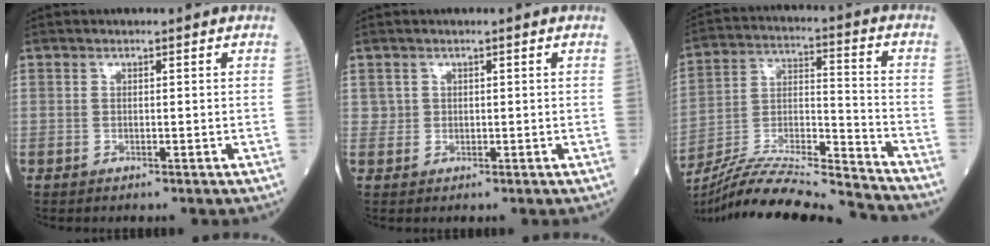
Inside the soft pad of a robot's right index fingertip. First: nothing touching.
{"total": 1.1, "force": [0.5, 0.9, -0.1], "torque": [0.012, 0.003, 0.007]}
{"total": 20.5, "force": [-19.3, -0.9, 6.8], "torque": [-0.145, -0.008, -0.326]}